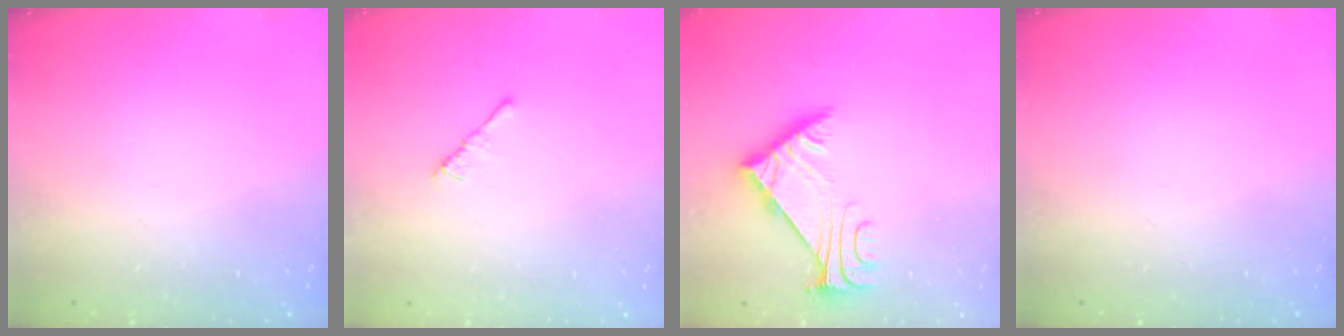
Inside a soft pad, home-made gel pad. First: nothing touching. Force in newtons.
{"total": 2.9, "press": 2.8, "slide": 0.7}
{"total": 6.2, "press": 6.1, "slide": 1.1}
{"total": 0.0}